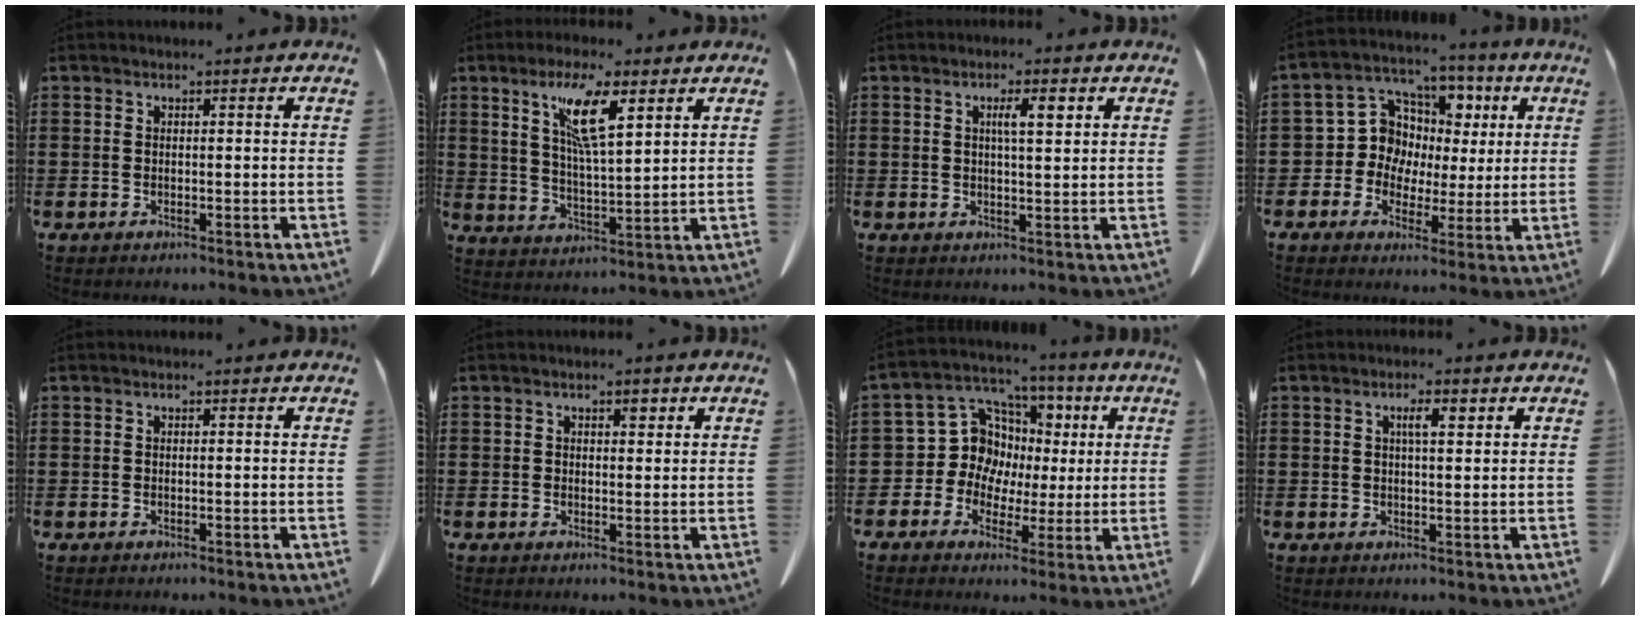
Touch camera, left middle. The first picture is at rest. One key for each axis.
{"total": 9.3, "fx": 5.2, "fy": 2.0, "fz": 7.4, "tx": -0.148, "ty": -0.001, "tz": 0.088}
{"total": 3.5, "fx": 1.3, "fy": 0.8, "fz": 3.2, "tx": -0.049, "ty": 0.000, "tz": 0.017}
{"total": 9.1, "fx": 1.1, "fy": 8.5, "fz": 3.0, "tx": -0.110, "ty": -0.008, "tz": 0.020}
{"total": 0.0}
{"total": 1.8, "fx": 0.9, "fy": 0.9, "fz": 1.2, "tx": -0.018, "ty": 0.003, "tz": 0.014}
{"total": 10.2, "fx": 1.2, "fy": 9.6, "fz": 3.4, "tx": -0.116, "ty": -0.007, "tz": 0.028}
{"total": 3.1, "fx": 1.3, "fy": 0.8, "fz": 2.7, "tx": -0.047, "ty": 0.004, "tz": 0.018}